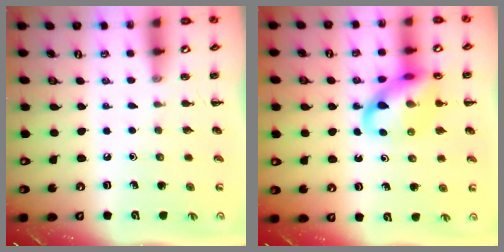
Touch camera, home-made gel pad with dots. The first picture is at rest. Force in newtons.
{"total": 14.4, "press": 14.2, "slide": 2.3}